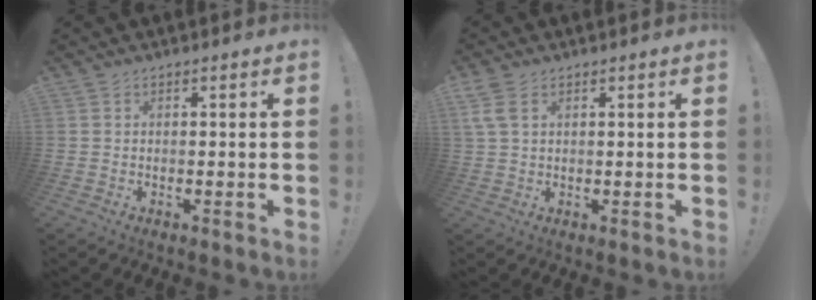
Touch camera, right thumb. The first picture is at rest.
{"total": 4.9, "force": [2.1, 2.8, 3.4], "torque": [-0.081, 0.004, 0.043]}